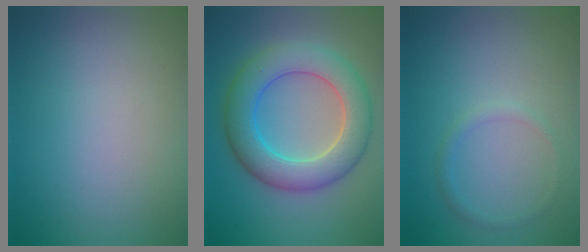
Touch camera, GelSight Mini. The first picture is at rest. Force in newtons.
{"total": 7.4, "press": 7.4, "slide": 0.4}
{"total": 0.9, "press": 0.9, "slide": 0.1}